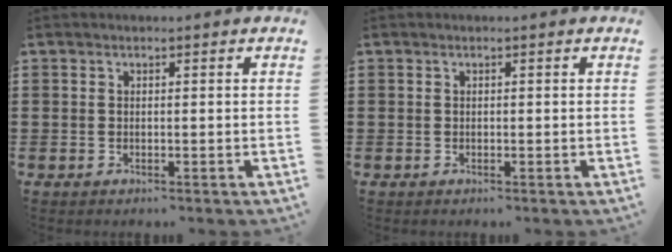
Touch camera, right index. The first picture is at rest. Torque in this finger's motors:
{"motor_torque": [-0.09, -0.05, 0.00, 0.00]}